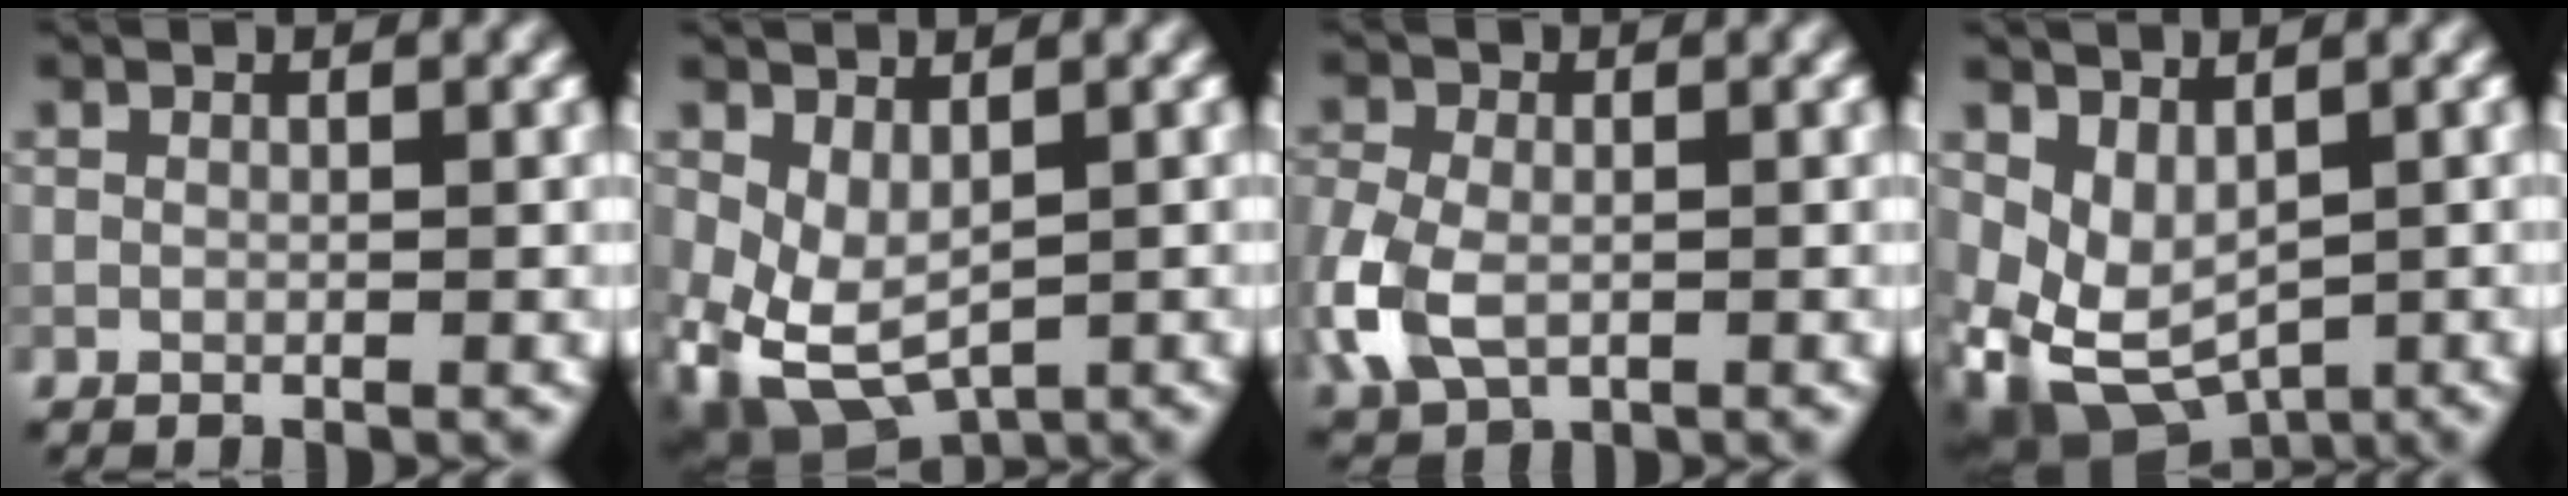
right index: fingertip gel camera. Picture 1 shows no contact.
{"total": 5.3, "force": [-0.6, 3.3, 4.1], "torque": [-0.098, -0.013, -0.004]}
{"total": 5.9, "force": [-1.6, 4.0, 4.1], "torque": [-0.107, -0.009, -0.037]}
{"total": 5.2, "force": [0.3, 3.7, 3.6], "torque": [-0.073, -0.020, 0.021]}